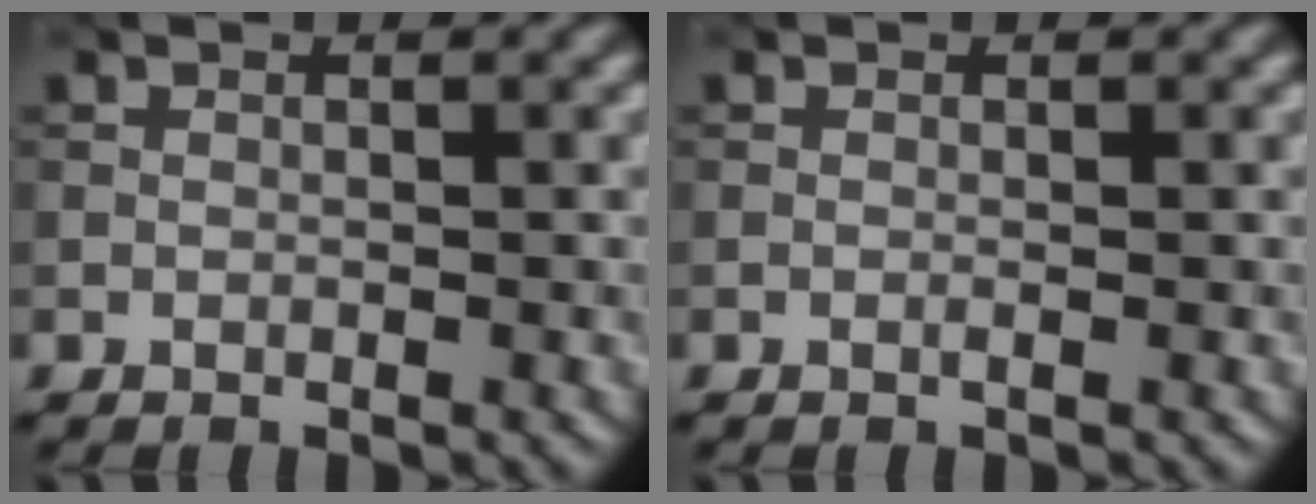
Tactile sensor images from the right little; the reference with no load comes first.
{"total": 0.0}